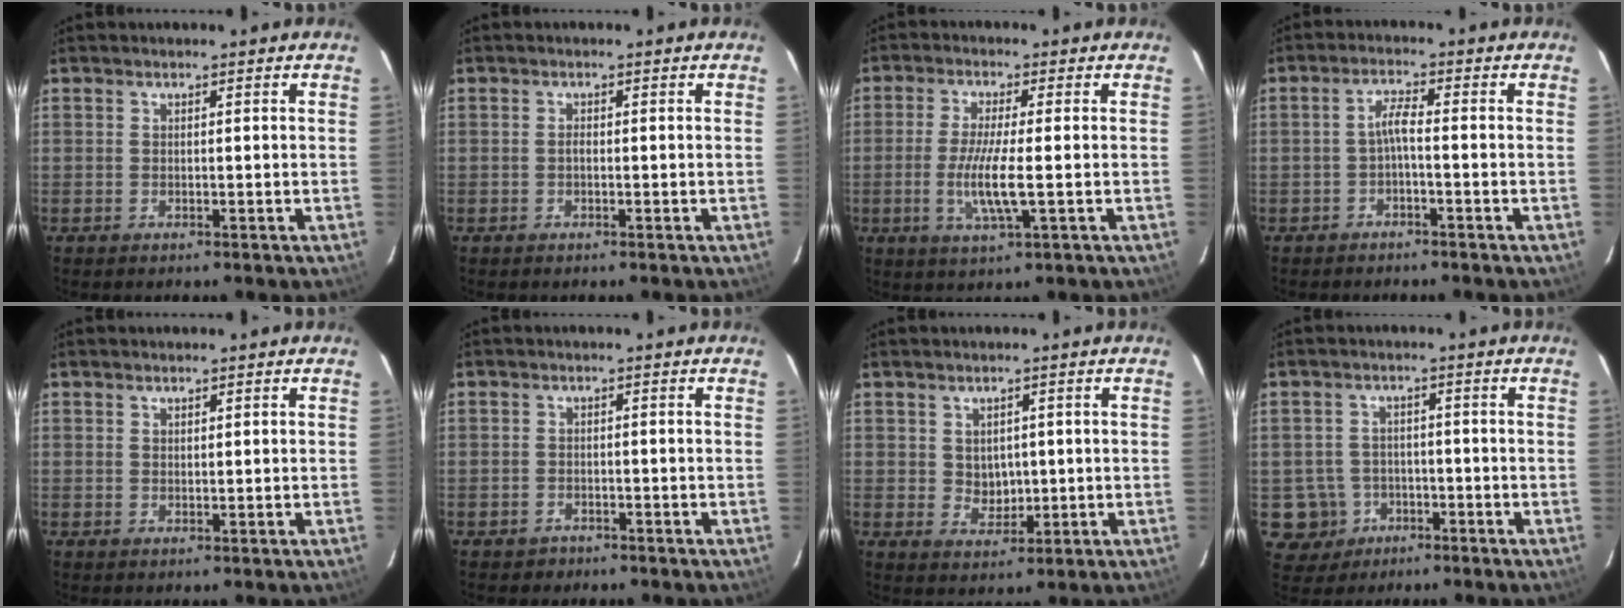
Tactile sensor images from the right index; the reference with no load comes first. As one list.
[{"total": 0.6, "force": [-0.3, 0.3, 0.4], "torque": [-0.006, 0.003, -0.008]}, {"total": 7.5, "force": [-1.4, 0.4, 7.4], "torque": [-0.145, -0.011, -0.029]}, {"total": 2.5, "force": [-1.1, 0.2, 2.3], "torque": [-0.049, 0.009, -0.021]}, {"total": 0.7, "force": [0.6, 0.4, 0.3], "torque": [-0.003, 0.001, 0.010]}, {"total": 2.3, "force": [-1.6, 1.7, 0.1], "torque": [-0.008, 0.004, -0.023]}, {"total": 3.8, "force": [0.7, 3.3, 1.8], "torque": [-0.027, 0.004, 0.020]}, {"total": 6.5, "force": [-2.4, 6.0, 0.4], "torque": [-0.029, 0.021, -0.031]}]